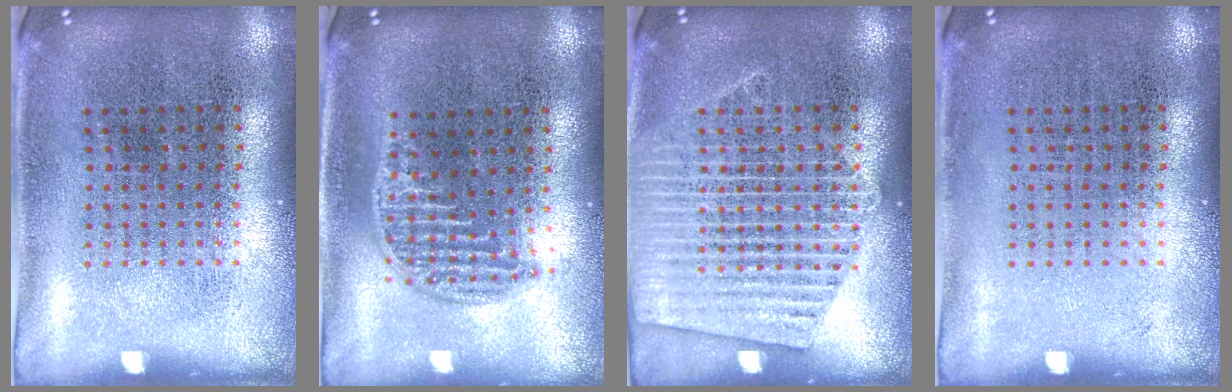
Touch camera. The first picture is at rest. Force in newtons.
{"total": 1.2, "press": 1.1, "slide": 0.5}
{"total": 3.1, "press": 3.1, "slide": 0.4}
{"total": 0.0}